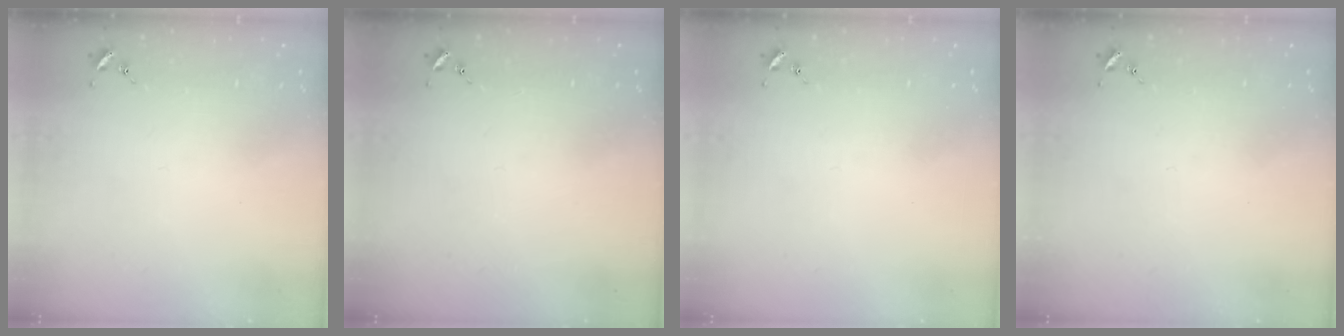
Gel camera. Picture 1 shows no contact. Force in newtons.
{"total": 0.0}
{"total": 0.0}
{"total": 0.0}